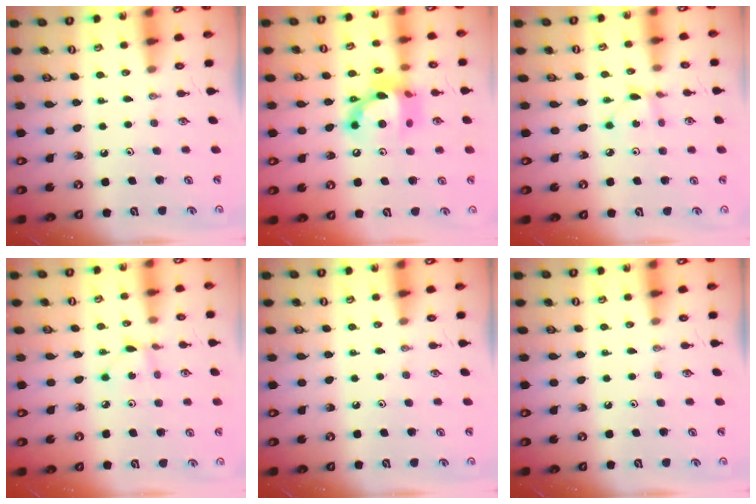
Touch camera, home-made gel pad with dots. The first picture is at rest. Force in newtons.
{"total": 14.0, "press": 13.9, "slide": 1.1}
{"total": 2.2, "press": 2.2, "slide": 0.3}
{"total": 2.3, "press": 2.3, "slide": 0.2}
{"total": 0.0}
{"total": 0.0}